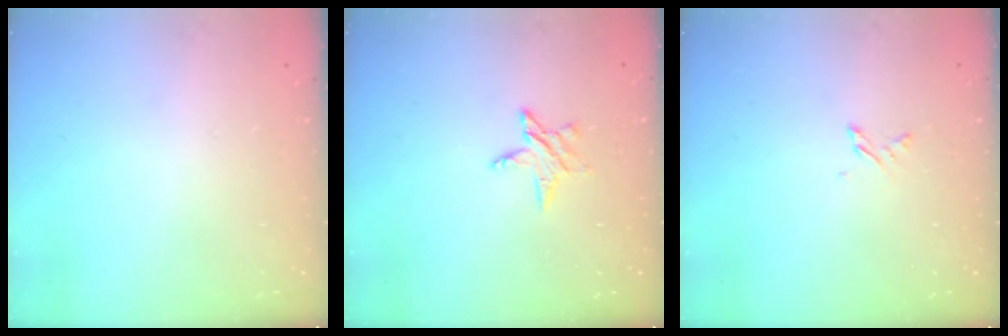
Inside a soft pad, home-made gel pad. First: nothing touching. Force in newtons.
{"total": 5.9, "press": 5.8, "slide": 0.6}
{"total": 1.7, "press": 1.7, "slide": 0.3}